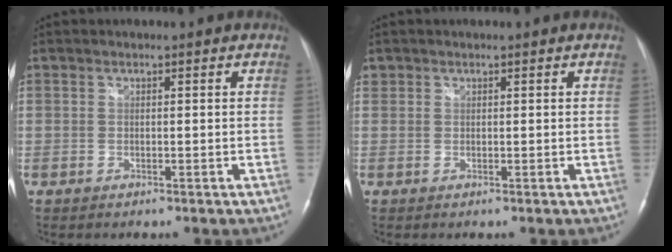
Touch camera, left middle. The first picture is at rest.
{"total": 0.7, "force": [0.5, 0.5, 0.0], "torque": [0.003, 0.008, 0.009]}